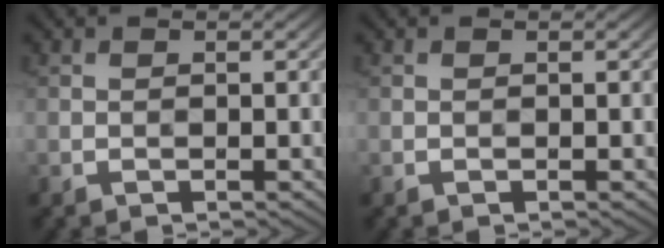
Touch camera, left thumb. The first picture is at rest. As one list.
[{"total": 0.0}]